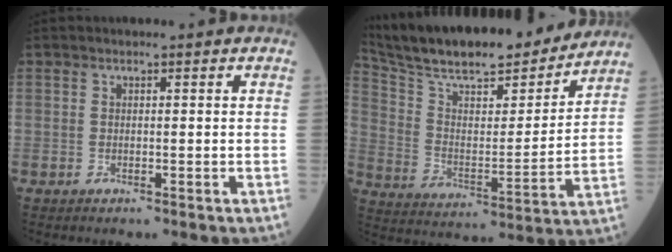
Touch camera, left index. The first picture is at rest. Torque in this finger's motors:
{"motor_torque": [-0.15, -1.33, 0.64, 0.13]}